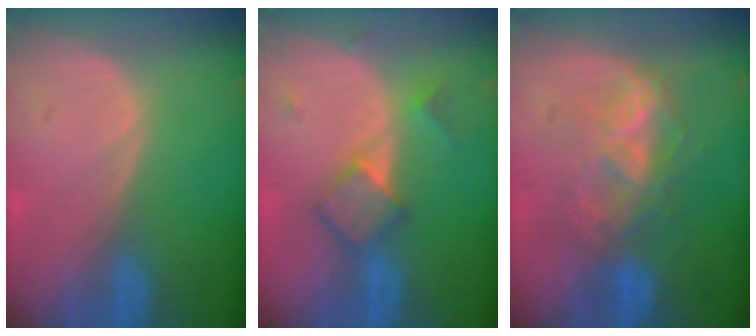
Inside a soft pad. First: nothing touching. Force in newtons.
{"total": 5.0, "press": 4.9, "slide": 1.0}
{"total": 6.7, "press": 6.5, "slide": 1.5}